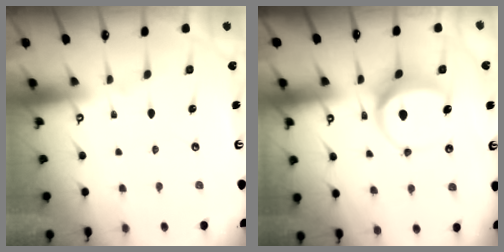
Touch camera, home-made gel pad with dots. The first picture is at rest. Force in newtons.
{"total": 8.7, "press": 8.7, "slide": 1.1}